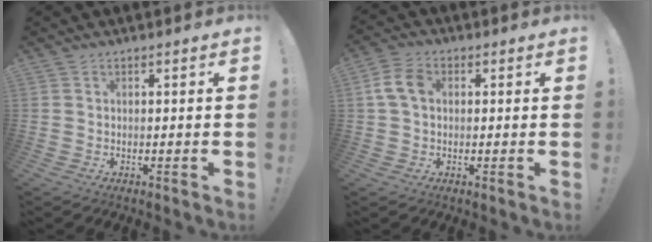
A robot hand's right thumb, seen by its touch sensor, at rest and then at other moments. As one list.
[{"total": 7.3, "force": [0.9, 4.8, 5.3], "torque": [-0.112, 0.014, 0.022]}]